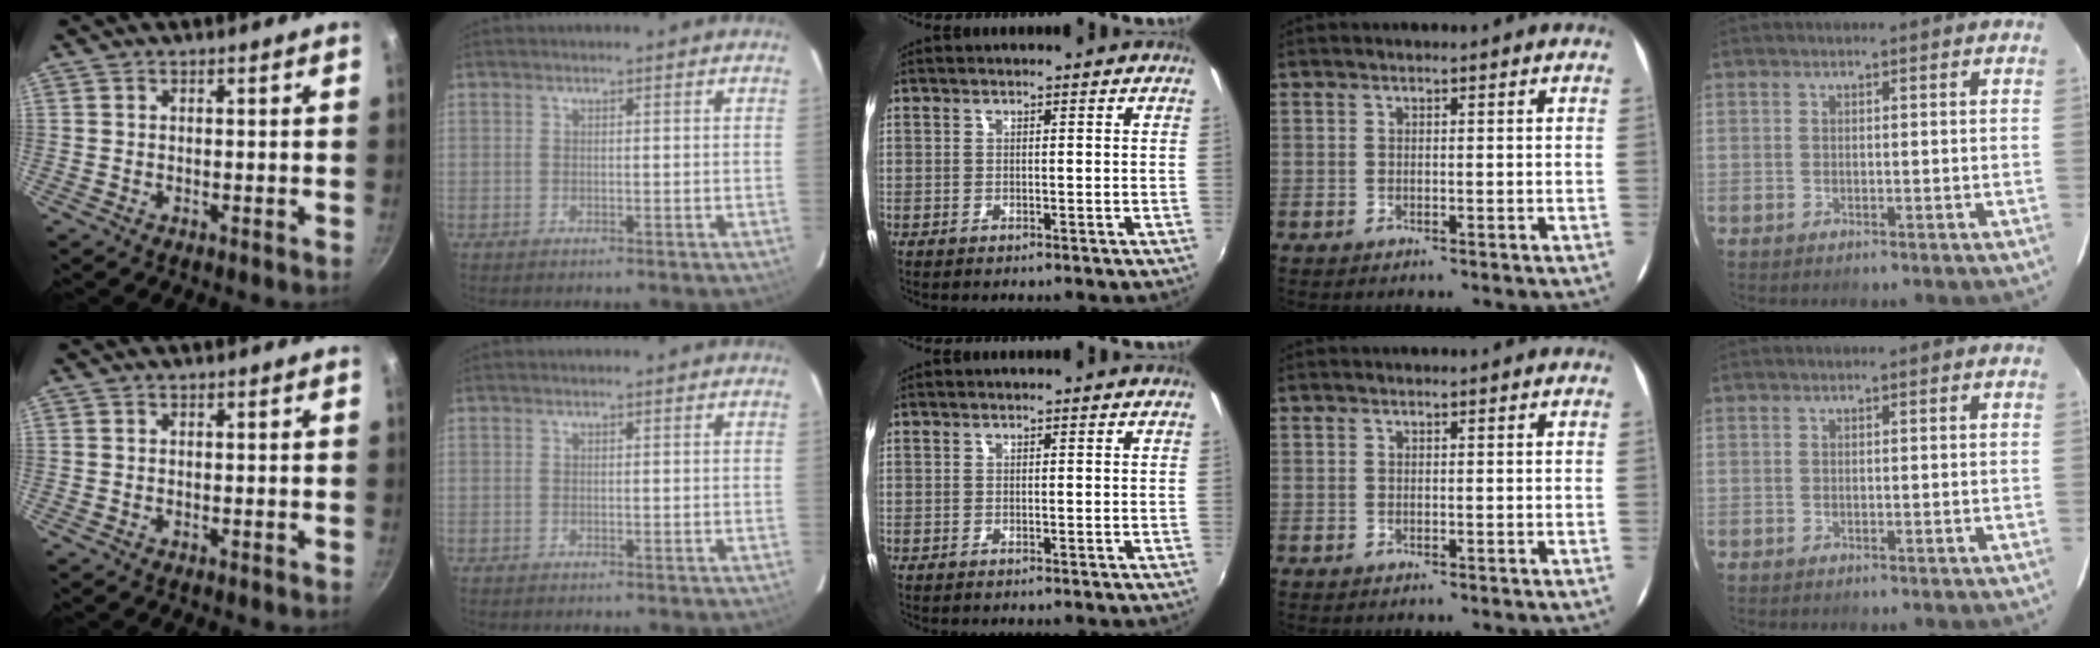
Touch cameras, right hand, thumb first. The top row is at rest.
{}